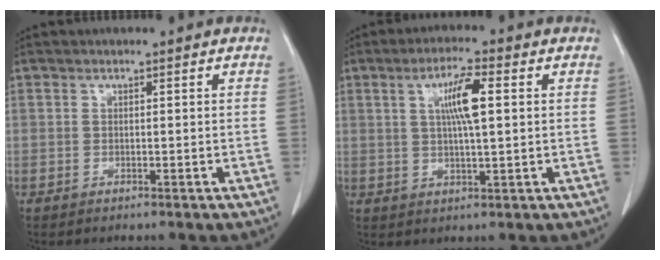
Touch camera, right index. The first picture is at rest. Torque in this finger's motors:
{"motor_torque": [0.25, 0.05, 0.19, 0.08]}